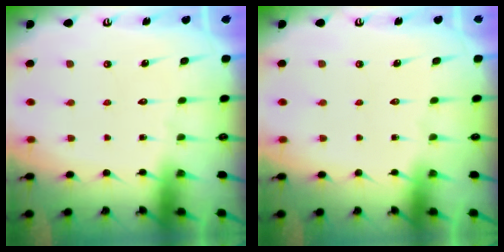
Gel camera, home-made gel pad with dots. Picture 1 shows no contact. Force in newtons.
{"total": 0.0}